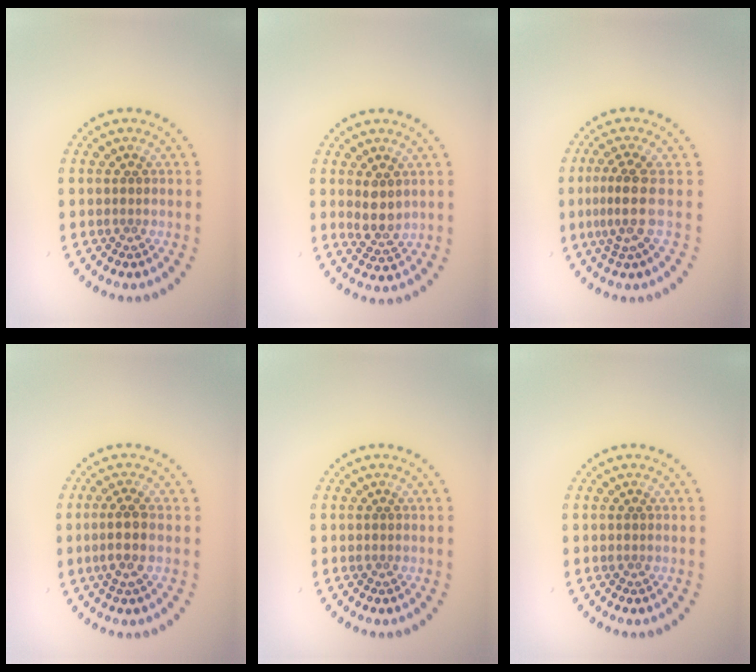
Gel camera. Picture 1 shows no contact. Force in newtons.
{"total": 2.4, "press": 2.1, "slide": 1.1}
{"total": 3.0, "press": 2.2, "slide": 2.0}
{"total": 2.3, "press": 1.9, "slide": 1.2}
{"total": 0.0}
{"total": 0.0}